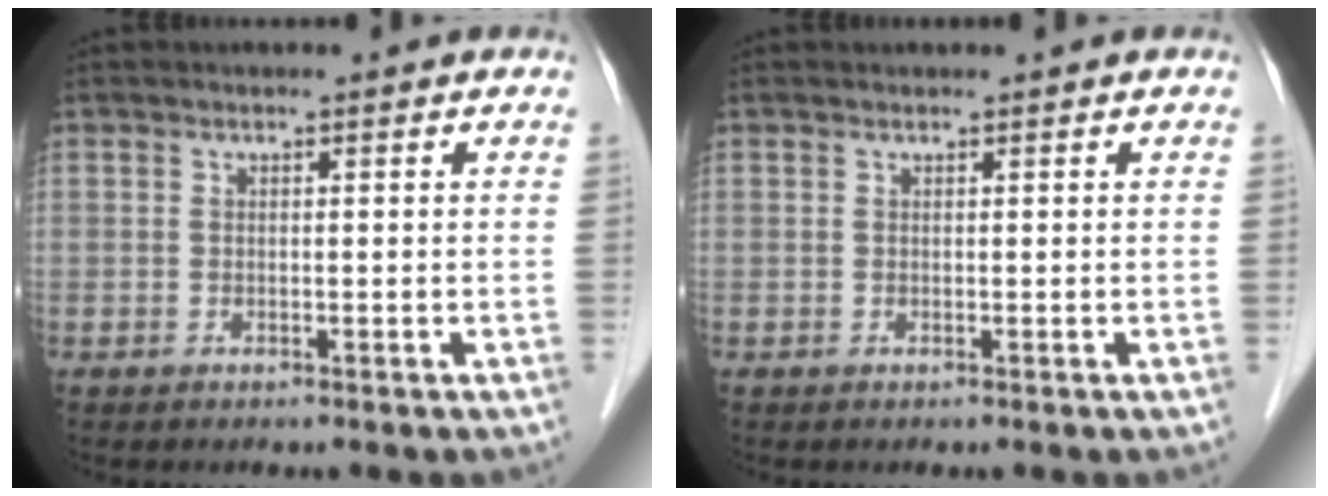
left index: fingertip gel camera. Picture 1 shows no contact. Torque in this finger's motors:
{"motor_torque": [0.00, 0.00, 0.00, 0.00]}